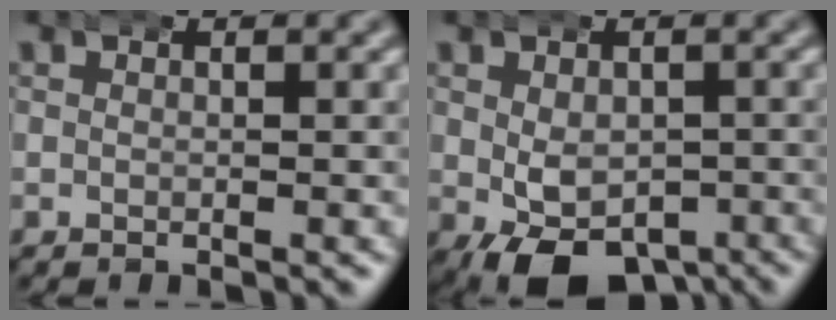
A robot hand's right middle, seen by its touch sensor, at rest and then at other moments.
{"total": 6.7, "force": [-4.0, 3.6, 4.0], "torque": [-0.073, -0.034, -0.048]}